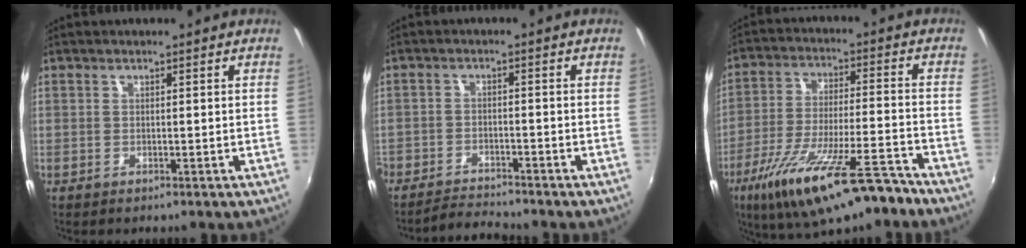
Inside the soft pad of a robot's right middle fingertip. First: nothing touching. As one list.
[{"total": 4.9, "force": [-4.8, 0.2, 0.6], "torque": [-0.036, -0.008, -0.088]}, {"total": 19.6, "force": [-13.6, 4.3, 13.5], "torque": [-0.254, -0.047, -0.224]}]